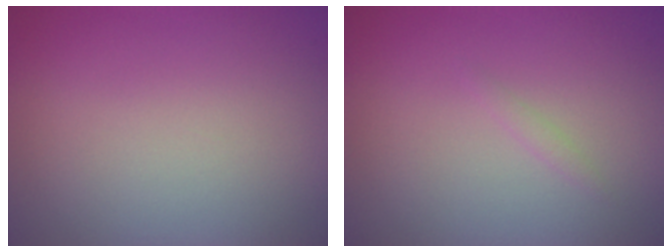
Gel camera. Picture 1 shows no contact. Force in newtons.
{"total": 0.6, "press": 0.6, "slide": 0.0}